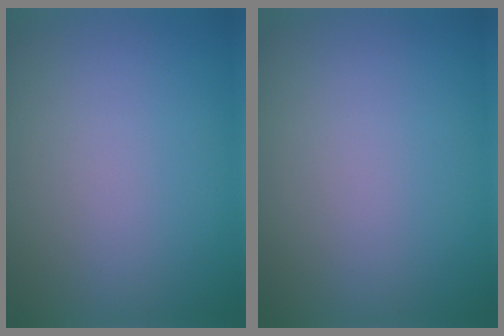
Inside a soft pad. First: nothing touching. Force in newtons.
{"total": 0.0}